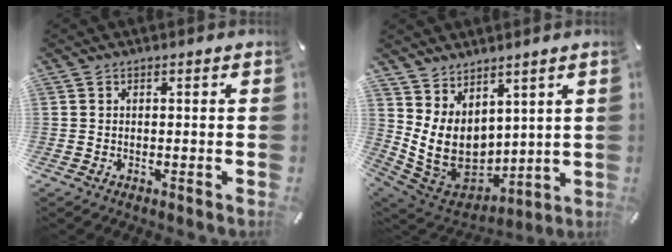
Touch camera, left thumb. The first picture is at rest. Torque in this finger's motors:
{"motor_torque": [1.07, 0.89, 1.96, -0.81, 0.36]}